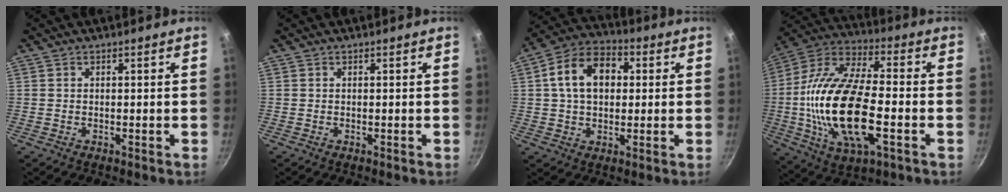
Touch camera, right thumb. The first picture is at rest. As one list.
[{"total": 0.0}, {"total": 12.7, "force": [2.2, 8.9, 8.9], "torque": [-0.121, 0.023, 0.021]}, {"total": 23.8, "force": [-4.0, 10.4, 21.0], "torque": [-0.408, 0.020, -0.085]}]